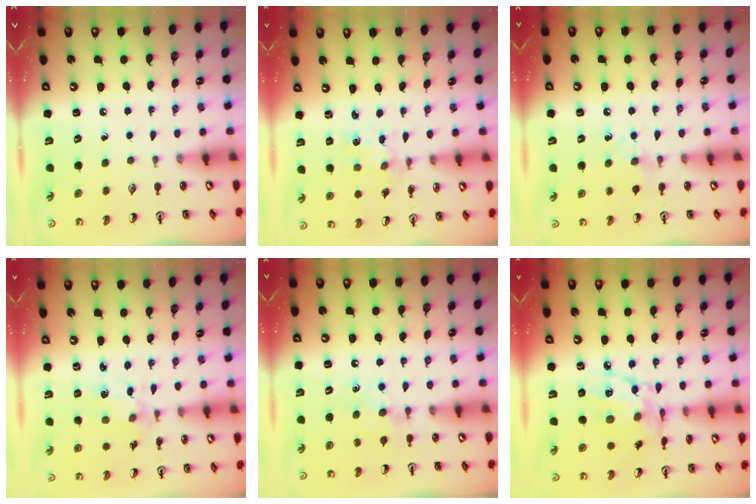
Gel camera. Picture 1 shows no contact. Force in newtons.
{"total": 1.5, "press": 1.4, "slide": 0.3}
{"total": 6.4, "press": 6.4, "slide": 0.8}
{"total": 2.4, "press": 2.2, "slide": 0.8}
{"total": 4.8, "press": 4.7, "slide": 0.5}
{"total": 11.4, "press": 11.4, "slide": 0.8}